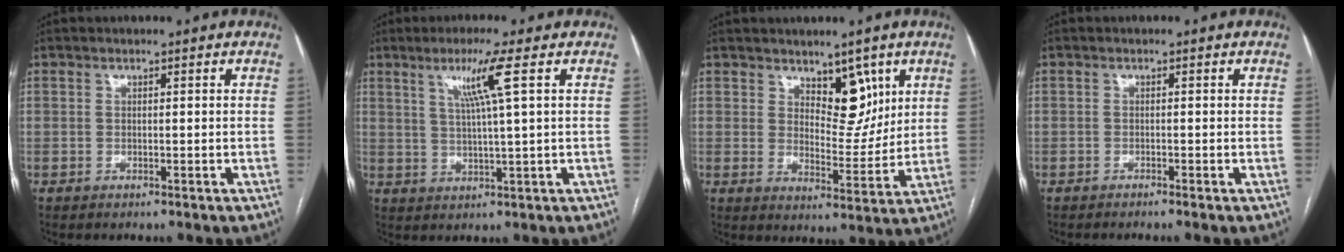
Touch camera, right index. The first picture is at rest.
{"total": 6.5, "force": [2.7, -1.2, 5.8], "torque": [-0.111, -0.004, 0.052]}
{"total": 7.0, "force": [4.0, 3.6, 4.5], "torque": [-0.059, -0.006, 0.069]}
{"total": 1.2, "force": [-1.0, -0.4, 0.6], "torque": [-0.008, 0.004, -0.017]}